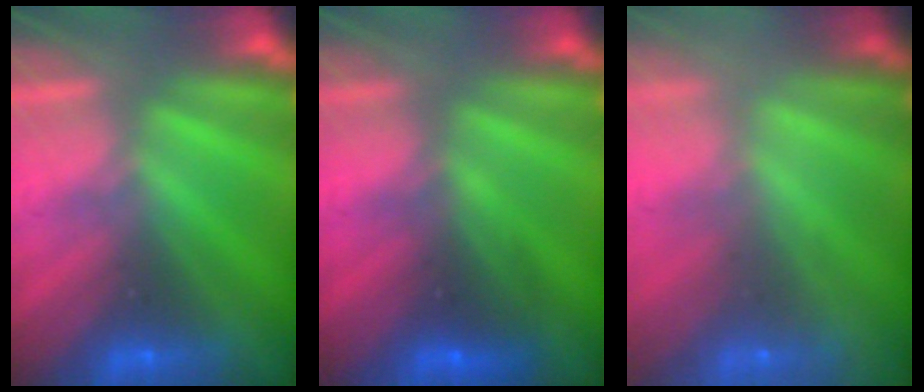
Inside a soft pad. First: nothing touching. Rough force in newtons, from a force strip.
{"total": 2.7}
{"total": 6.7}